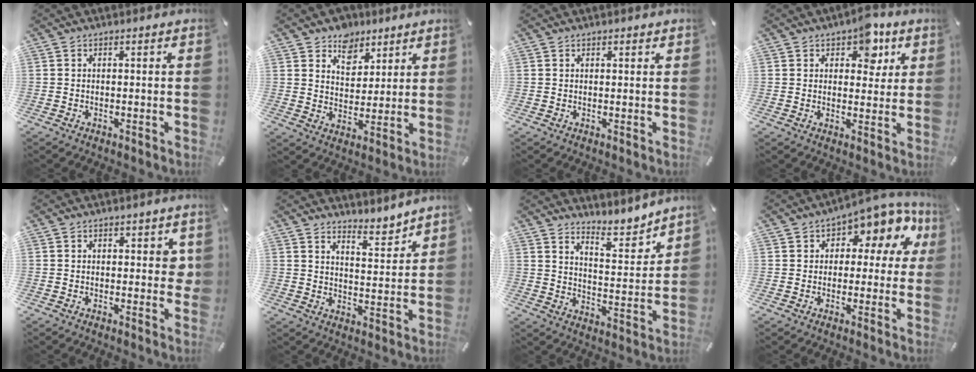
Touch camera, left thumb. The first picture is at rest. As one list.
[{"total": 7.6, "force": [4.5, 6.0, 0.8], "torque": [-0.007, -0.036, 0.080]}, {"total": 0.7, "force": [0.4, 0.4, 0.4], "torque": [-0.007, 0.001, 0.008]}, {"total": 7.9, "force": [4.2, 5.1, 4.4], "torque": [-0.036, -0.014, 0.065]}, {"total": 3.7, "force": [0.6, 2.1, 2.9], "torque": [-0.033, -0.002, 0.005]}, {"total": 6.2, "force": [5.9, 1.8, 0.8], "torque": [0.002, -0.058, 0.103]}, {"total": 7.6, "force": [7.3, 2.0, 0.9], "torque": [-0.006, -0.080, 0.128]}, {"total": 11.1, "force": [6.1, 5.9, 7.1], "torque": [-0.091, -0.041, 0.104]}]